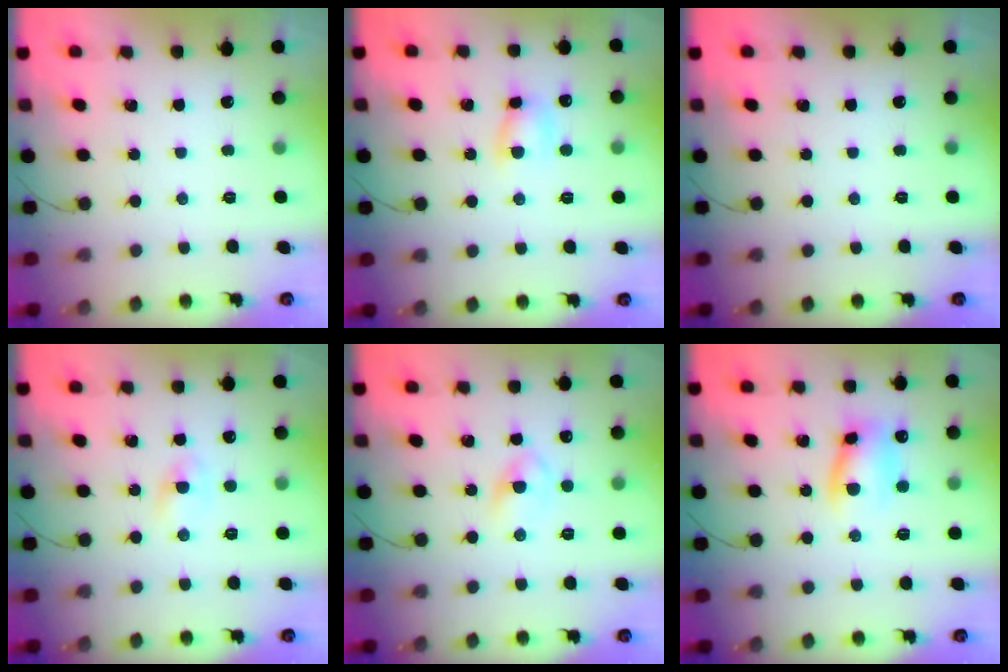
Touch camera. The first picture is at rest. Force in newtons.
{"total": 5.6, "press": 5.5, "slide": 0.7}
{"total": 0.0}
{"total": 1.8, "press": 1.6, "slide": 0.8}
{"total": 3.7, "press": 3.5, "slide": 1.2}
{"total": 9.6, "press": 9.6, "slide": 1.0}